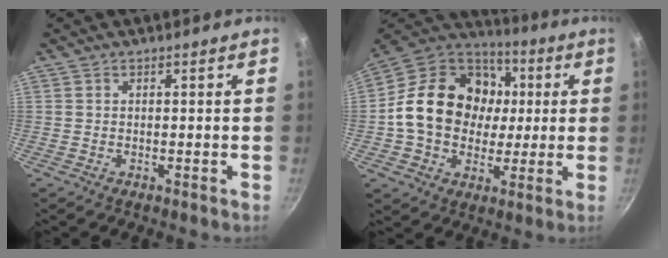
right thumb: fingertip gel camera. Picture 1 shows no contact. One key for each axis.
{"total": 22.5, "fx": 1.5, "fy": 17.9, "fz": 13.5, "tx": -0.210, "ty": 0.029, "tz": 0.020}